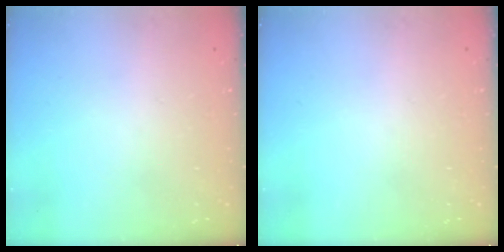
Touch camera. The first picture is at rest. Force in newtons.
{"total": 0.0}